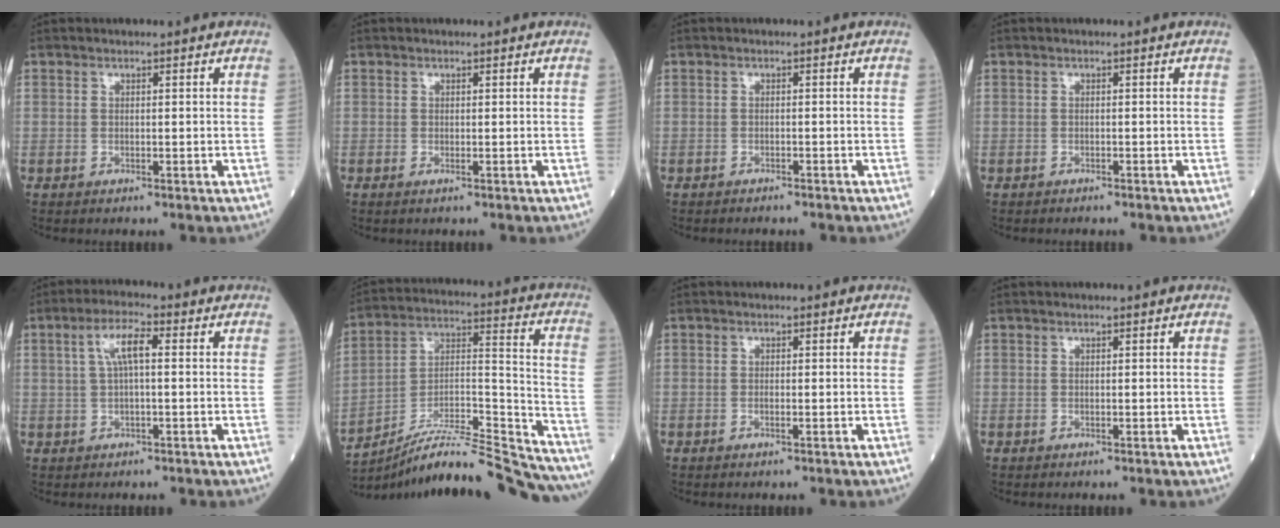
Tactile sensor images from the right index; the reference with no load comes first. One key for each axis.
{"total": 0.0}
{"total": 2.3, "fx": -2.2, "fy": 0.4, "fz": 0.6, "tx": -0.011, "ty": -0.003, "tz": -0.027}
{"total": 1.4, "fx": -1.2, "fy": 0.2, "fz": 0.5, "tx": -0.012, "ty": -0.003, "tz": -0.016}
{"total": 4.8, "fx": 0.8, "fy": 1.1, "fz": 4.6, "tx": -0.092, "ty": 0.019, "tz": 0.016}
{"total": 24.3, "fx": -23.0, "fy": 0.4, "fz": 7.8, "tx": -0.108, "ty": 0.021, "tz": -0.355}
{"total": 0.6, "fx": -0.1, "fy": 0.0, "fz": 0.6, "tx": -0.015, "ty": -0.001, "tz": 0.001}
{"total": 0.0}